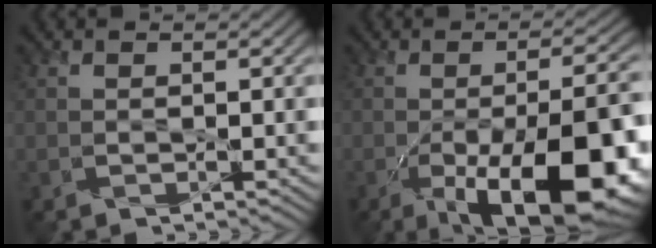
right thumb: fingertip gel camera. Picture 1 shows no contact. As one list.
[{"total": 16.9, "force": [-5.9, 6.4, 14.4], "torque": [-0.193, -0.018, -0.072]}]